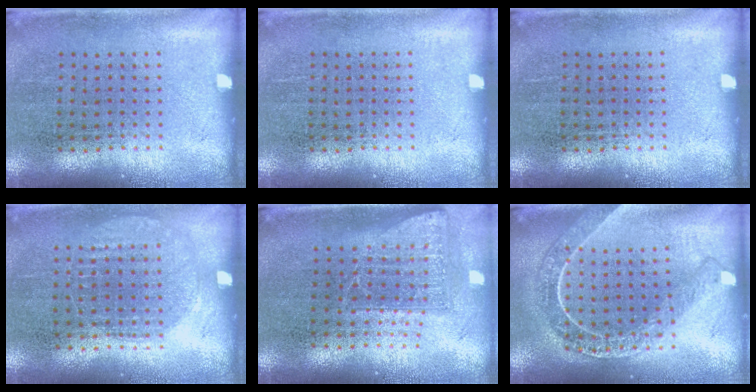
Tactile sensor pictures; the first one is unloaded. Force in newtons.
{"total": 0.0}
{"total": 0.0}
{"total": 1.0, "press": 0.9, "slide": 0.3}
{"total": 1.7, "press": 1.3, "slide": 1.1}
{"total": 2.1, "press": 1.9, "slide": 1.0}